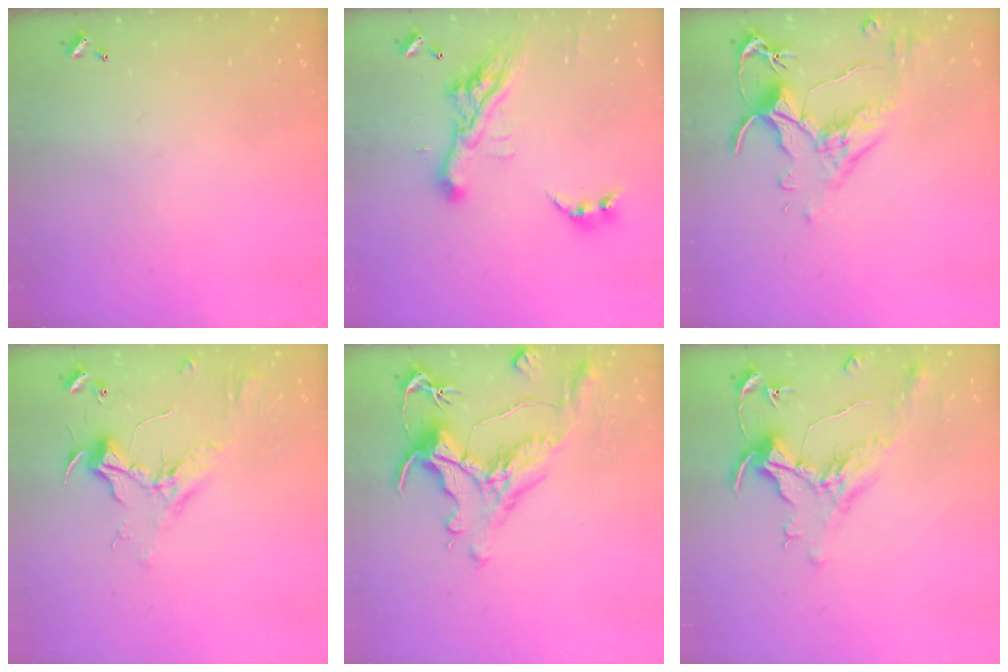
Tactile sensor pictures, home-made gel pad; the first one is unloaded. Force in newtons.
{"total": 14.0, "press": 13.9, "slide": 1.7}
{"total": 2.5, "press": 2.1, "slide": 1.3}
{"total": 2.3, "press": 2.2, "slide": 0.7}
{"total": 2.2, "press": 1.7, "slide": 1.4}
{"total": 1.6, "press": 1.4, "slide": 0.7}